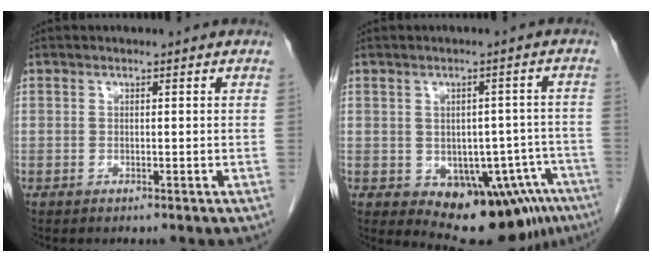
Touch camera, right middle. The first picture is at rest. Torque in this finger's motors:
{"motor_torque": [1.08, -1.06, 0.14, 0.07]}